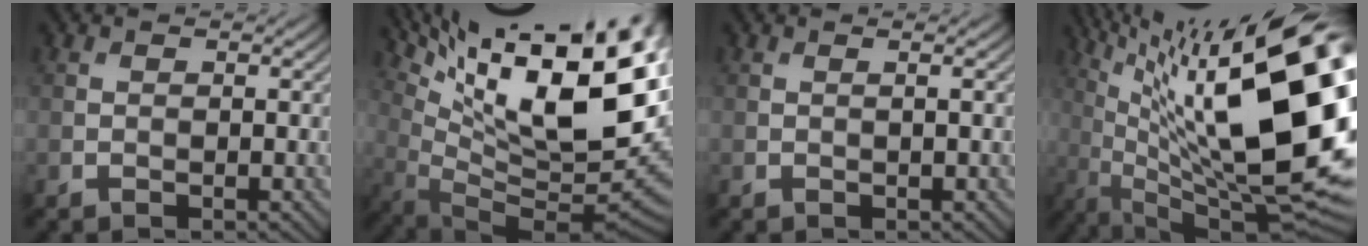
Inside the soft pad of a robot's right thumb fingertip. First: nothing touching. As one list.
[{"total": 20.7, "force": [9.0, 7.0, 17.3], "torque": [-0.247, 0.027, 0.156]}, {"total": 1.2, "force": [0.2, 0.2, 1.2], "torque": [-0.016, 0.007, -0.001]}, {"total": 23.7, "force": [5.0, 7.6, 21.9], "torque": [-0.317, 0.032, 0.080]}]